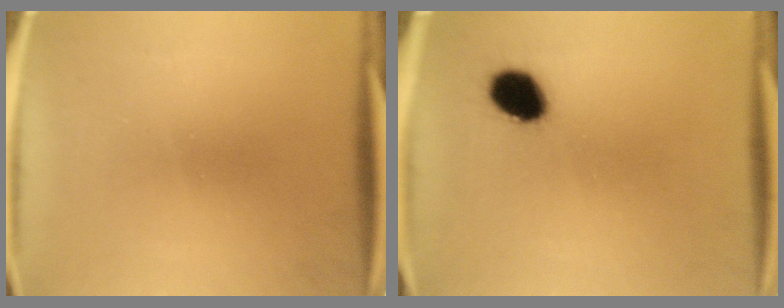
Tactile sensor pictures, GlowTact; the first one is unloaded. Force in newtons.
{"total": 7.5}